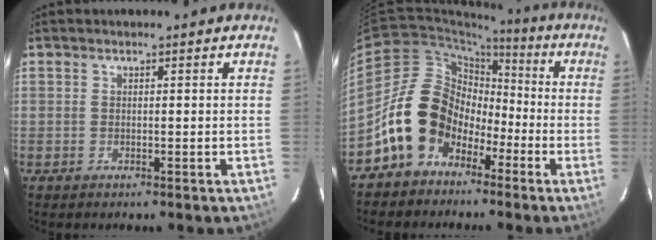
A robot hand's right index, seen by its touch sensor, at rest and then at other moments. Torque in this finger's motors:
{"motor_torque": [0.35, -0.19, 0.00, -0.08]}